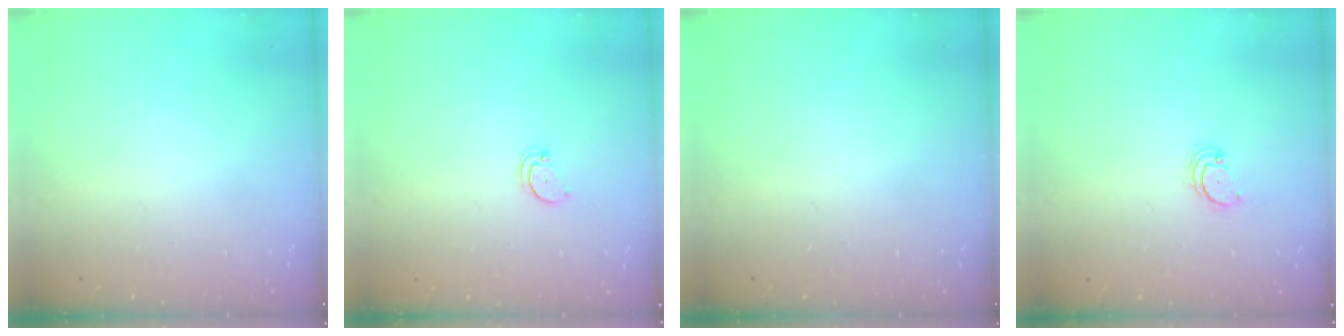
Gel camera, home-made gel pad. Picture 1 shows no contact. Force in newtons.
{"total": 2.7, "press": 2.7, "slide": 0.2}
{"total": 0.0}
{"total": 2.2, "press": 2.2, "slide": 0.2}